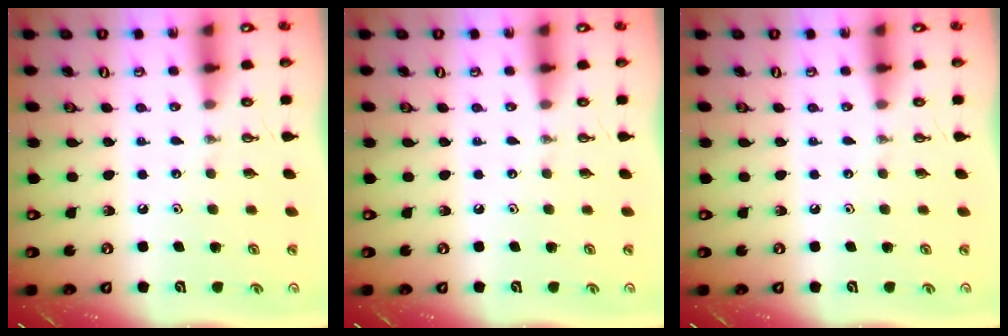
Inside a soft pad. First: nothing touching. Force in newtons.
{"total": 0.0}
{"total": 0.0}